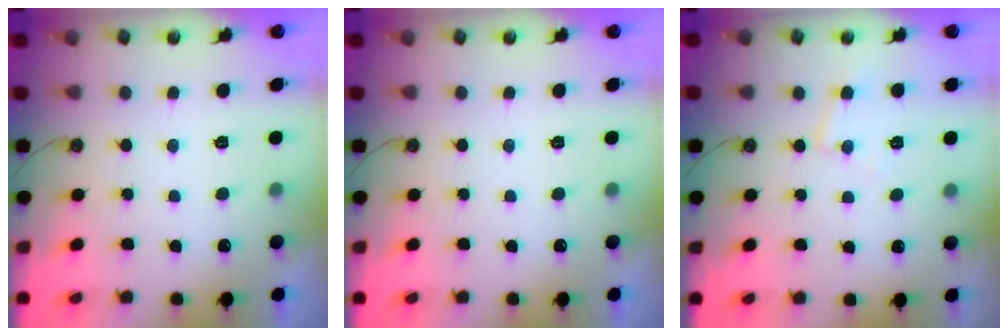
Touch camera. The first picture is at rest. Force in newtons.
{"total": 0.0}
{"total": 6.2, "press": 6.2, "slide": 0.2}